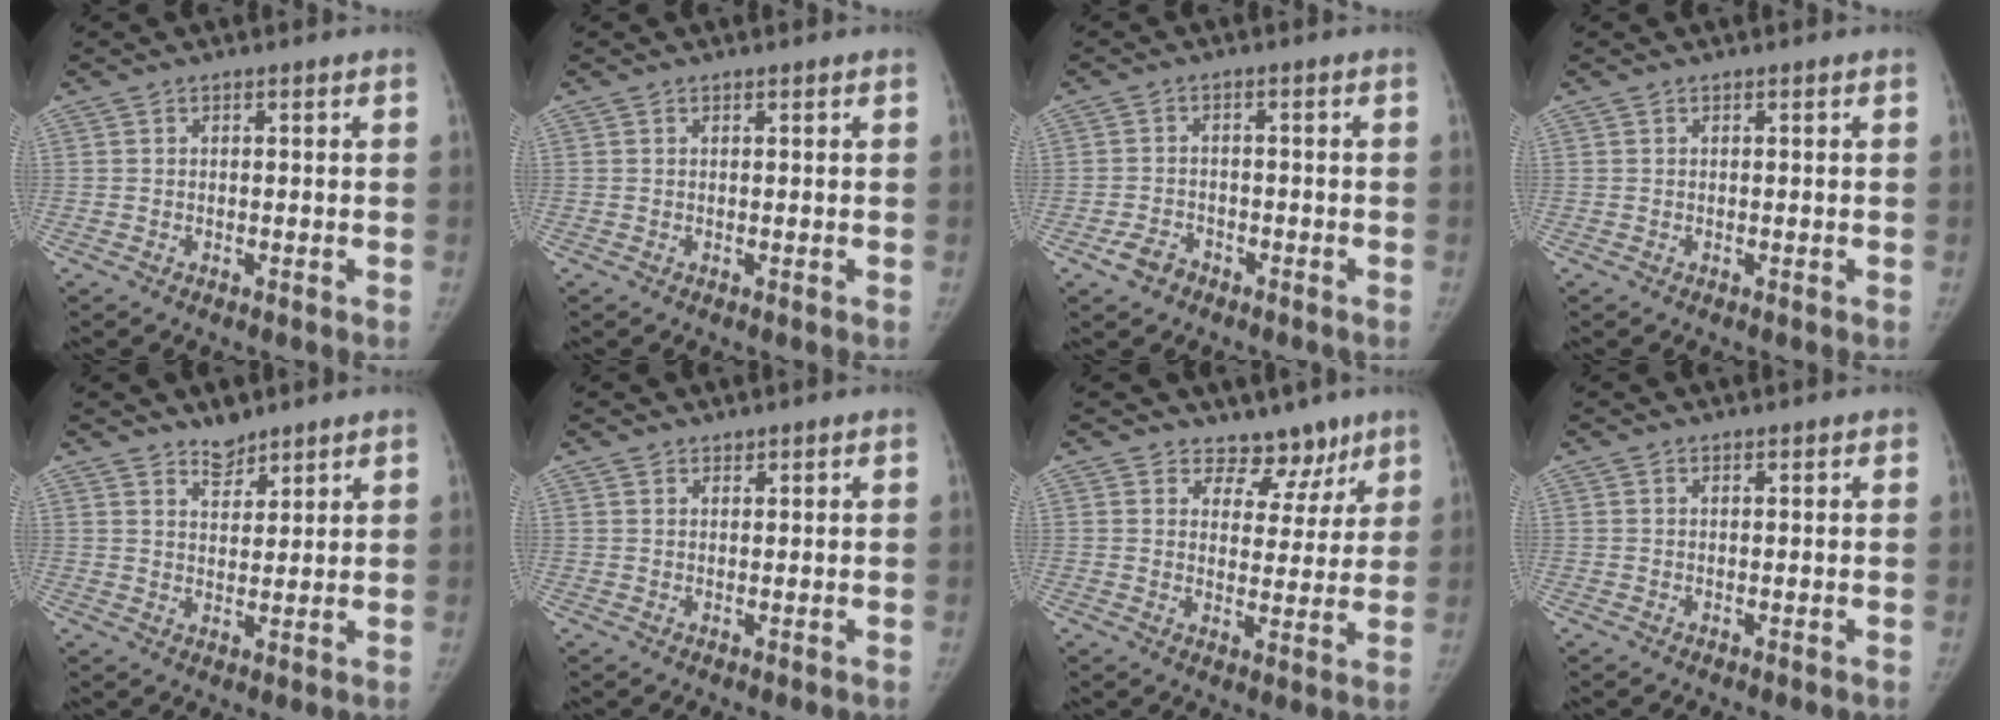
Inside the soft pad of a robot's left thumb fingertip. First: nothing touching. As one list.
[{"total": 0.0}, {"total": 3.5, "force": [-2.2, 2.4, 1.2], "torque": [-0.020, 0.016, -0.035]}, {"total": 0.0}, {"total": 4.2, "force": [3.6, 1.9, 1.2], "torque": [-0.001, -0.030, 0.063]}, {"total": 1.3, "force": [1.1, 0.7, 0.0], "torque": [0.013, -0.007, 0.014]}, {"total": 7.8, "force": [5.9, 4.9, 1.3], "torque": [0.025, -0.037, 0.081]}, {"total": 0.5, "force": [0.4, 0.2, 0.1], "torque": [-0.001, -0.004, 0.006]}]